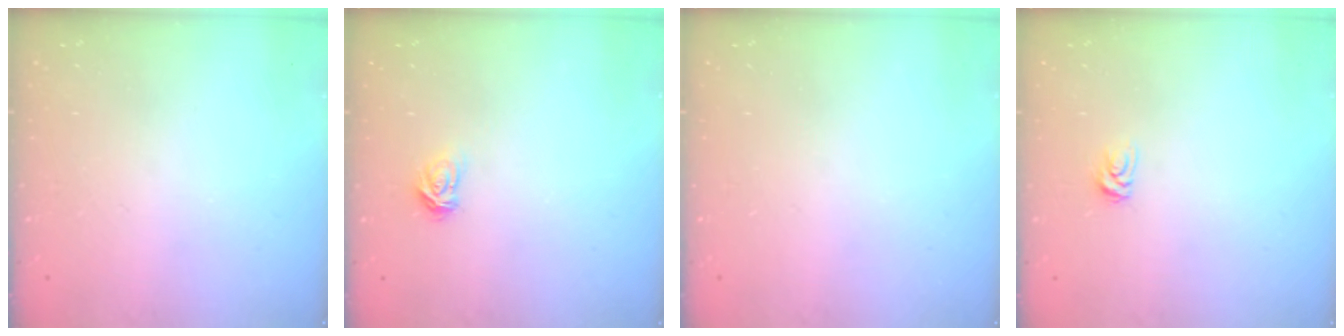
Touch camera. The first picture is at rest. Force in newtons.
{"total": 3.8, "press": 3.8, "slide": 0.5}
{"total": 0.0}
{"total": 3.8, "press": 3.8, "slide": 0.2}